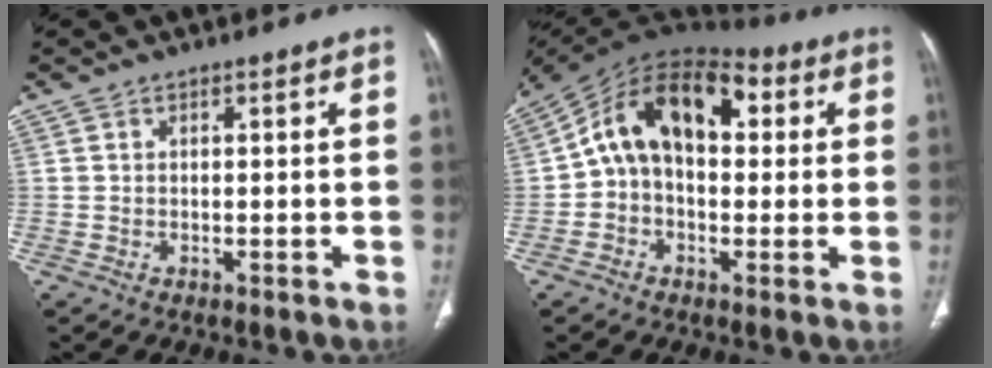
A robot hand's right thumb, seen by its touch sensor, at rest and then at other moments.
{"total": 15.4, "force": [2.6, 10.0, 11.4], "torque": [-0.161, 0.048, 0.032]}